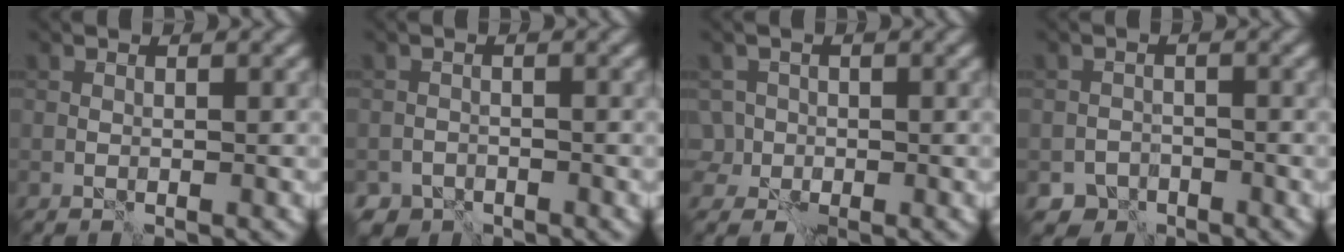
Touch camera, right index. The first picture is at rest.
{"total": 2.7, "force": [-2.3, 1.4, 0.2], "torque": [0.006, 0.004, -0.034]}
{"total": 2.5, "force": [-0.7, 2.4, 0.4], "torque": [0.000, 0.011, -0.013]}
{"total": 2.8, "force": [-2.2, 1.8, 0.2], "torque": [0.010, 0.002, -0.036]}